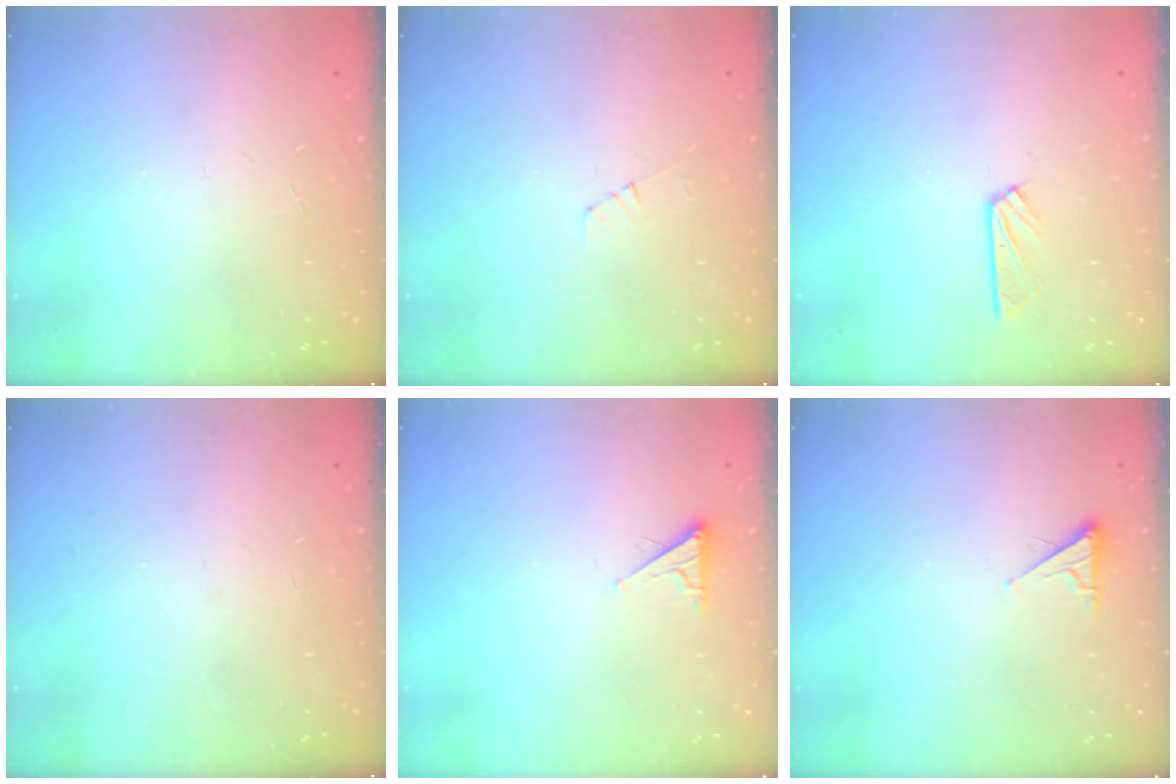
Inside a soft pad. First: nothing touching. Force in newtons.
{"total": 3.5, "press": 3.4, "slide": 0.5}
{"total": 3.5, "press": 3.5, "slide": 0.4}
{"total": 0.0}
{"total": 2.5, "press": 2.5, "slide": 0.5}
{"total": 2.5, "press": 2.5, "slide": 0.5}